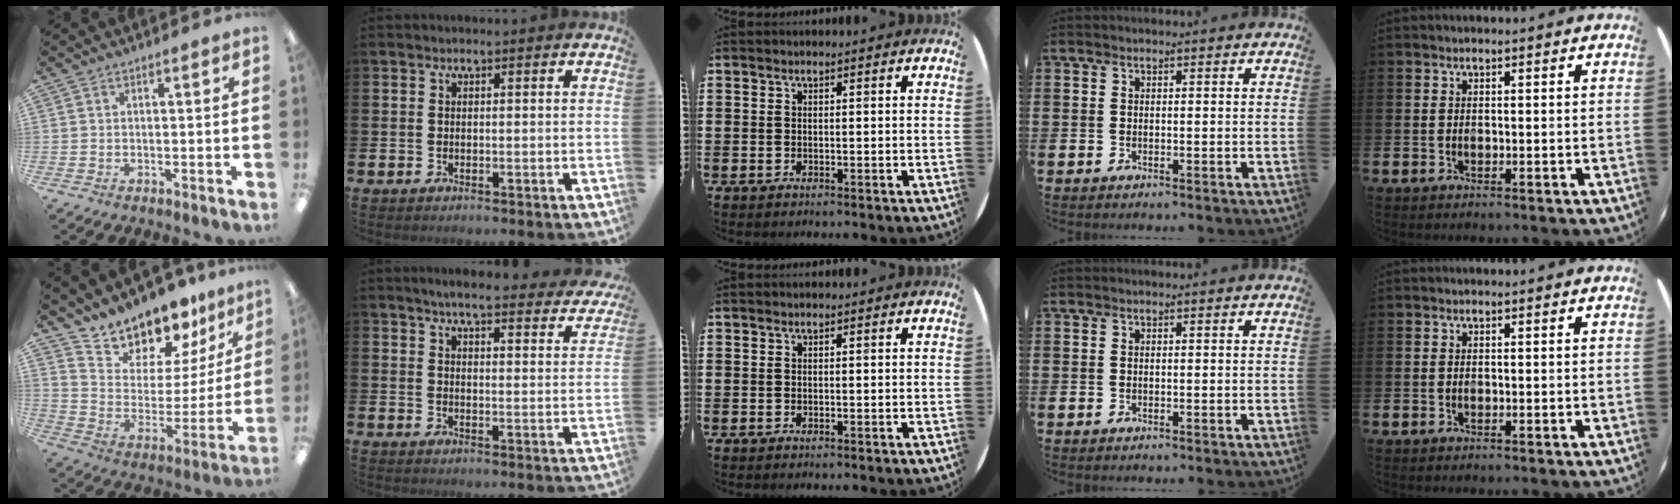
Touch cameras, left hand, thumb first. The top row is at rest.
{"thumb": {"total": 12.9, "force": [12.2, 4.2, -0.2], "torque": [-0.019, -0.131, 0.224]}, "index": {"total": 5.1, "force": [4.8, 0.4, 1.7], "torque": [-0.037, -0.032, 0.080]}}